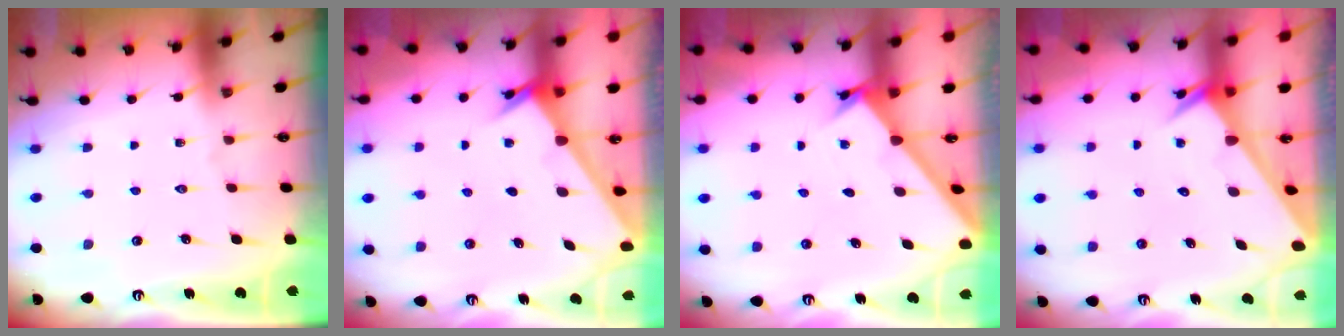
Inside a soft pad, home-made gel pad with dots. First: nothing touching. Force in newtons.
{"total": 2.4, "press": 2.4, "slide": 0.2}
{"total": 1.7, "press": 1.7, "slide": 0.2}
{"total": 2.3, "press": 2.3, "slide": 0.1}